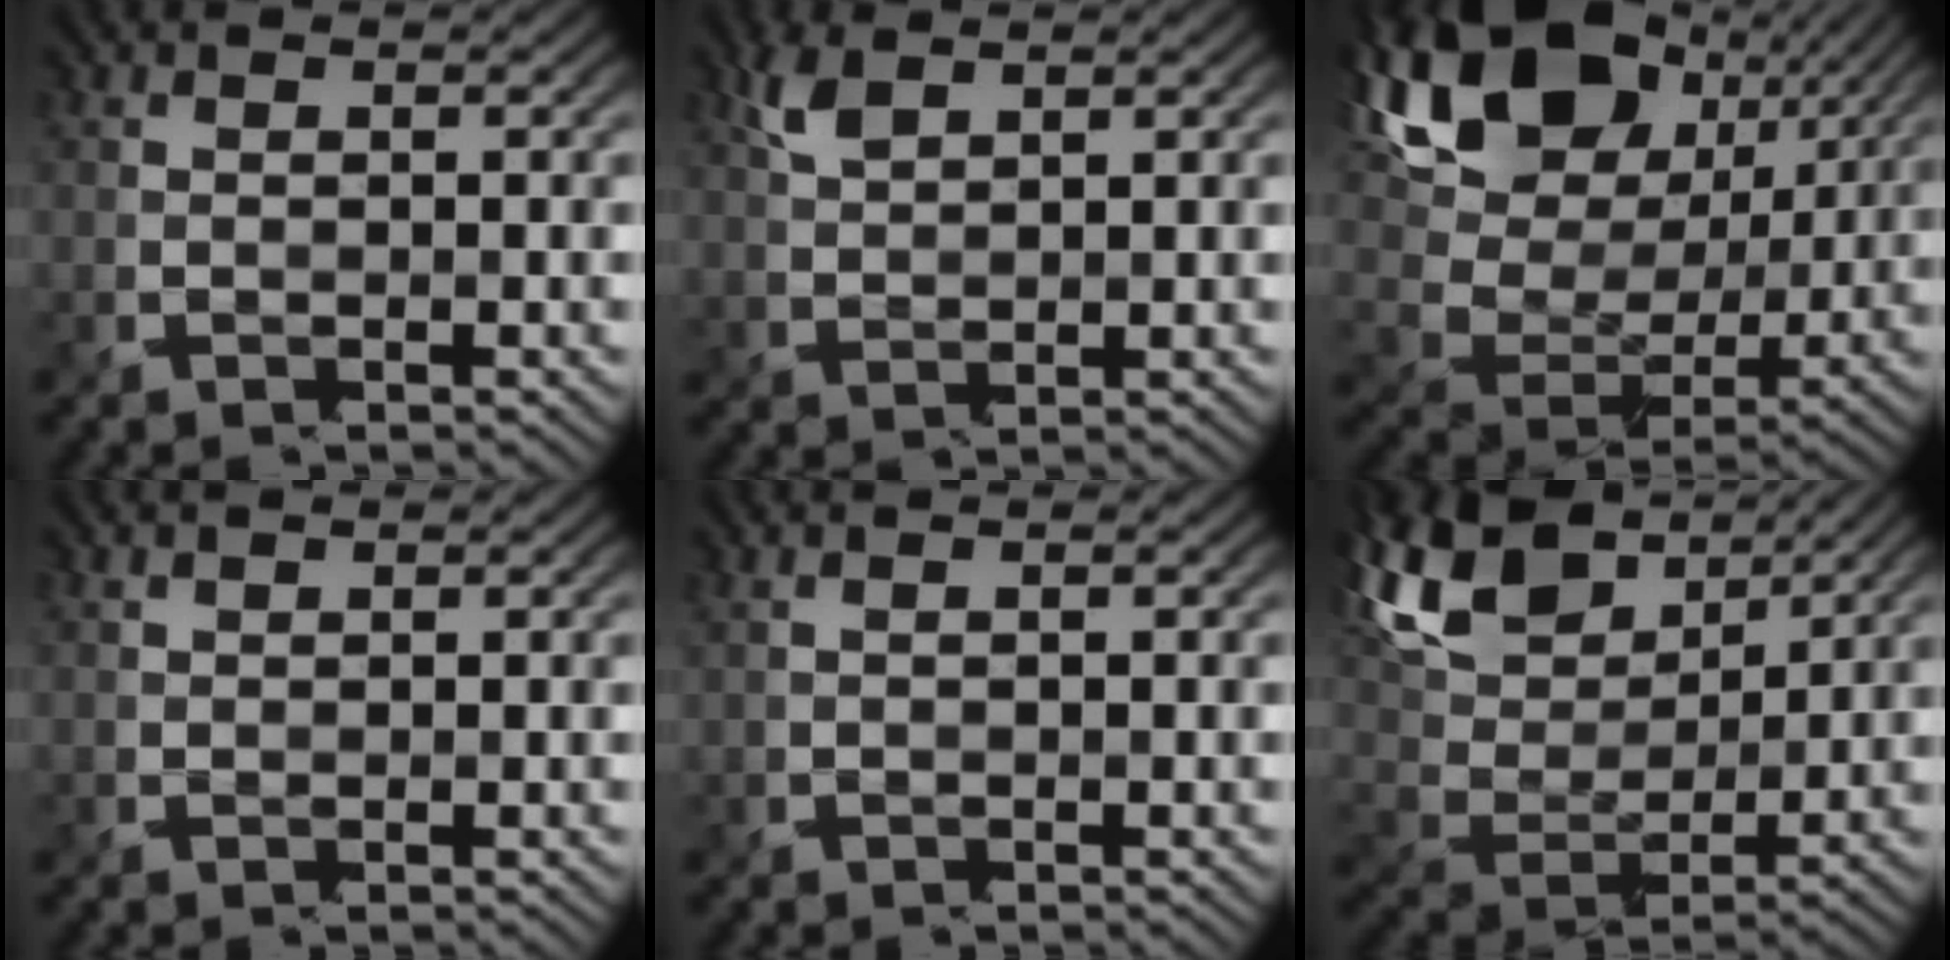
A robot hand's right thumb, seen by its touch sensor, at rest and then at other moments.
{"total": 2.8, "force": [2.0, 0.5, 1.8], "torque": [-0.055, -0.001, 0.053]}
{"total": 17.2, "force": [7.0, 10.9, 11.2], "torque": [-0.251, 0.013, 0.146]}
{"total": 0.8, "force": [0.7, -0.3, 0.0], "torque": [-0.009, -0.005, 0.018]}
{"total": 1.0, "force": [0.8, -0.6, 0.2], "torque": [-0.015, -0.003, 0.025]}
{"total": 14.4, "force": [8.6, 6.3, 9.7], "torque": [-0.247, 0.031, 0.162]}